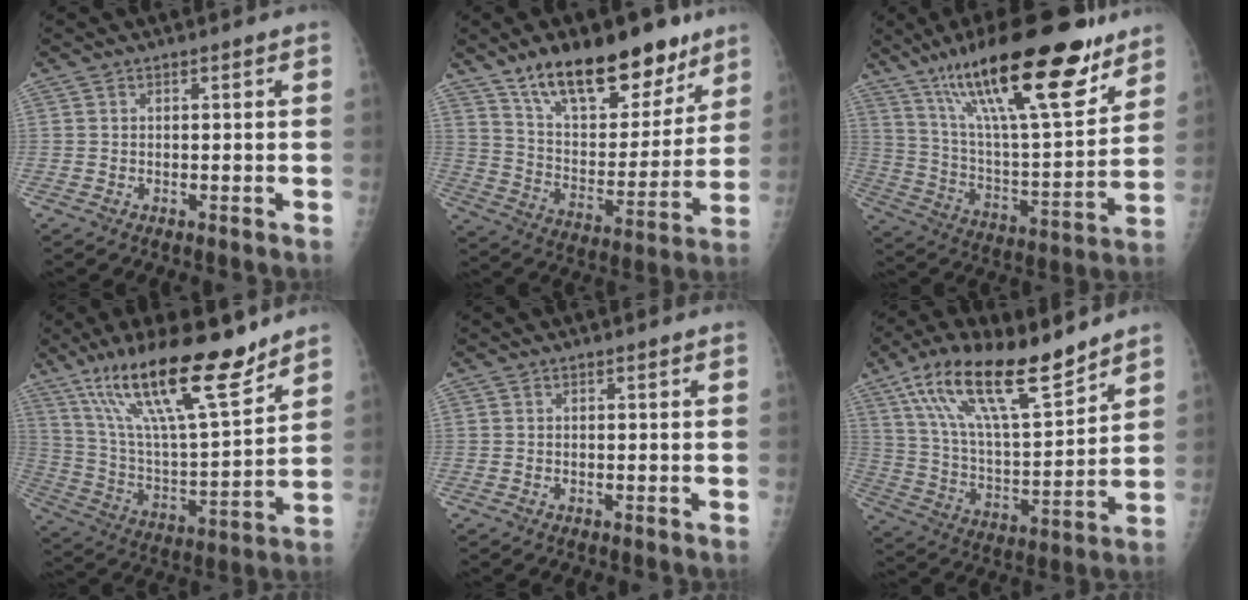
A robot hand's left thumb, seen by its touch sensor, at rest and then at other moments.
{"total": 21.5, "force": [14.8, 9.6, 12.2], "torque": [-0.141, -0.075, 0.246]}
{"total": 27.4, "force": [17.5, 7.0, 19.9], "torque": [-0.305, -0.056, 0.296]}
{"total": 22.9, "force": [15.7, 5.1, 15.9], "torque": [-0.258, -0.067, 0.279]}
{"total": 0.0}
{"total": 19.8, "force": [13.4, 5.8, 13.4], "torque": [-0.215, -0.056, 0.246]}